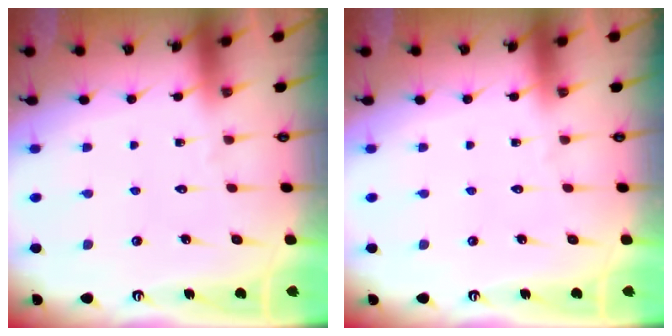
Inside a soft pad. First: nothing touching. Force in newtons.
{"total": 0.0}